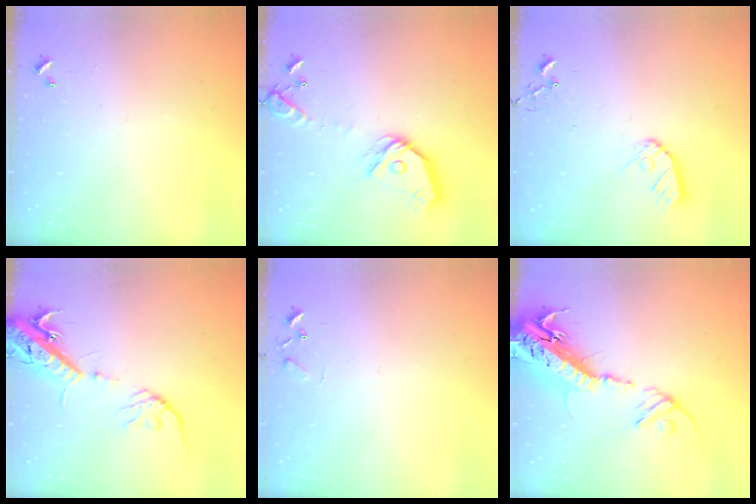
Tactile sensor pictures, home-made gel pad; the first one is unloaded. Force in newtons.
{"total": 15.9, "press": 15.7, "slide": 2.2}
{"total": 9.0, "press": 8.9, "slide": 0.8}
{"total": 16.5, "press": 16.2, "slide": 3.6}
{"total": 5.8, "press": 5.8, "slide": 0.5}
{"total": 23.7, "press": 23.1, "slide": 5.3}